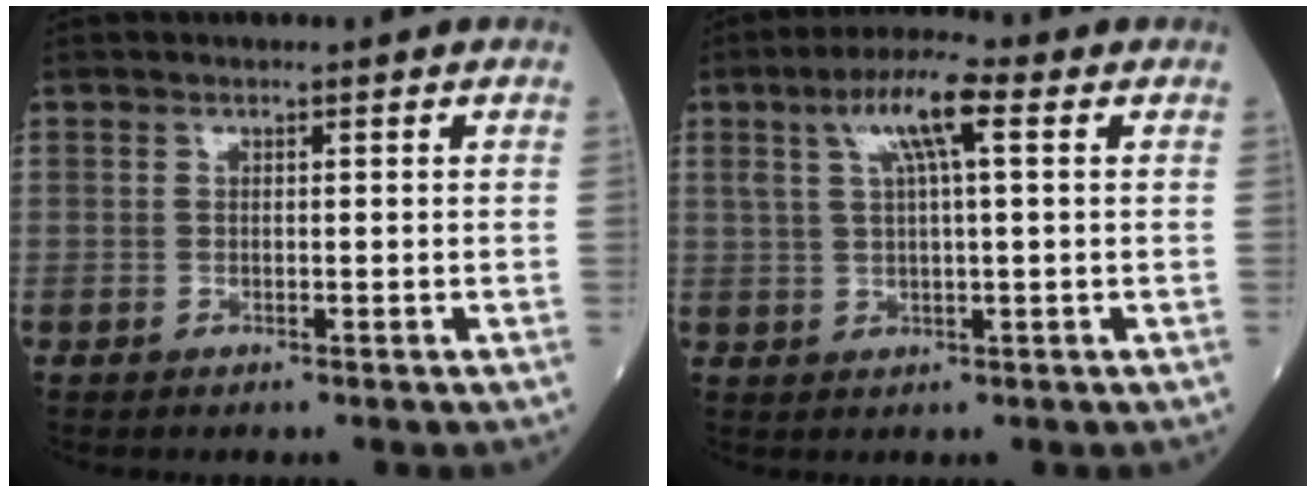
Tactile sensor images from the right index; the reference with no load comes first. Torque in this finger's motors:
{"motor_torque": [0.58, 0.09, 0.23, 0.05]}